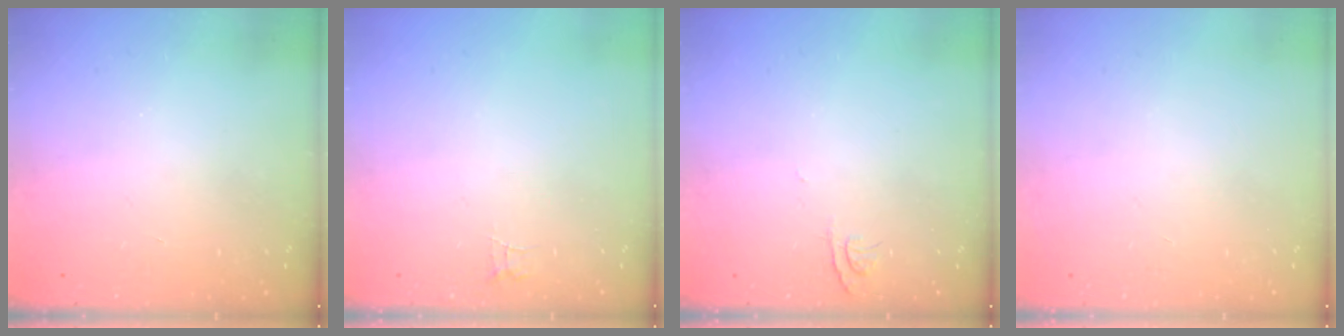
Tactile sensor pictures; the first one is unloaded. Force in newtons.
{"total": 2.9, "press": 2.9, "slide": 0.2}
{"total": 4.3, "press": 4.3, "slide": 0.5}
{"total": 0.0}